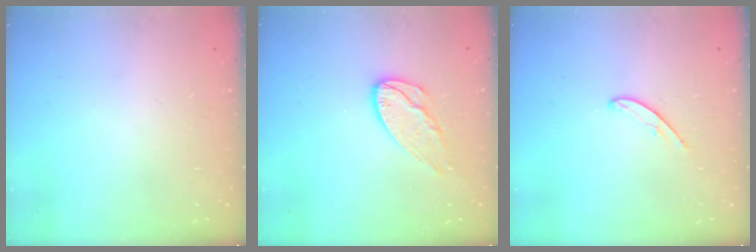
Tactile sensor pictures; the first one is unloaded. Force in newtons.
{"total": 9.5, "press": 9.5, "slide": 0.4}
{"total": 4.4, "press": 4.4, "slide": 0.3}